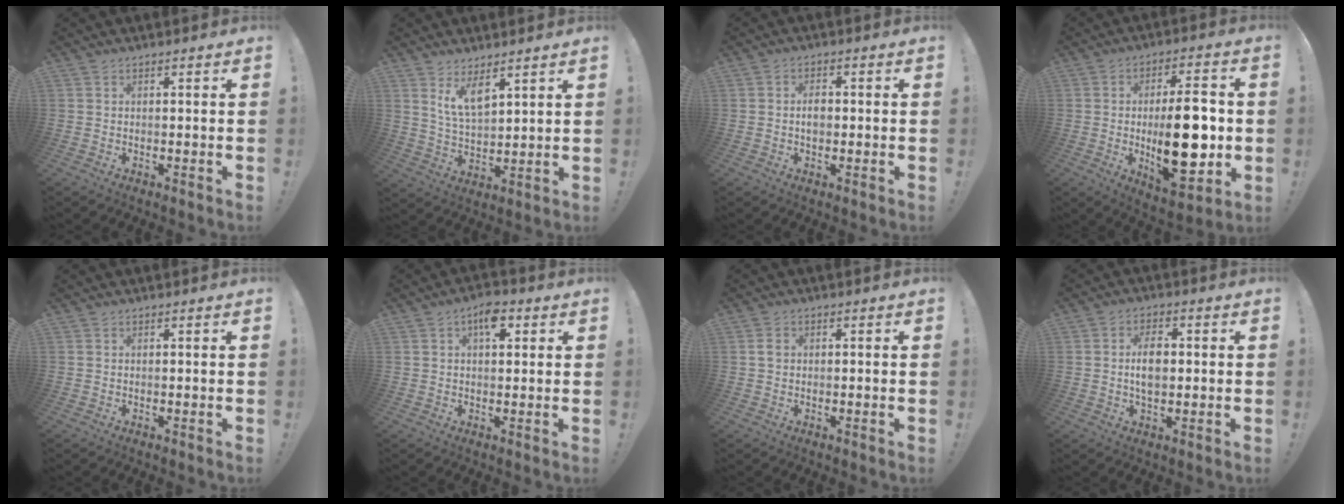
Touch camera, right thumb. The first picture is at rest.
{"total": 9.1, "force": [6.2, 4.4, 5.1], "torque": [-0.088, -0.036, 0.117]}
{"total": 3.3, "force": [0.0, 2.4, 2.3], "torque": [-0.021, -0.002, -0.007]}
{"total": 20.6, "force": [-1.5, 8.9, 18.5], "torque": [-0.287, -0.013, -0.022]}
{"total": 0.0}
{"total": 6.4, "force": [2.5, 3.4, 4.8], "torque": [-0.058, -0.006, 0.039]}
{"total": 1.8, "force": [0.2, 1.5, 1.0], "torque": [-0.009, 0.002, 0.002]}
{"total": 7.3, "force": [0.4, 4.5, 5.8], "torque": [-0.097, 0.002, 0.003]}